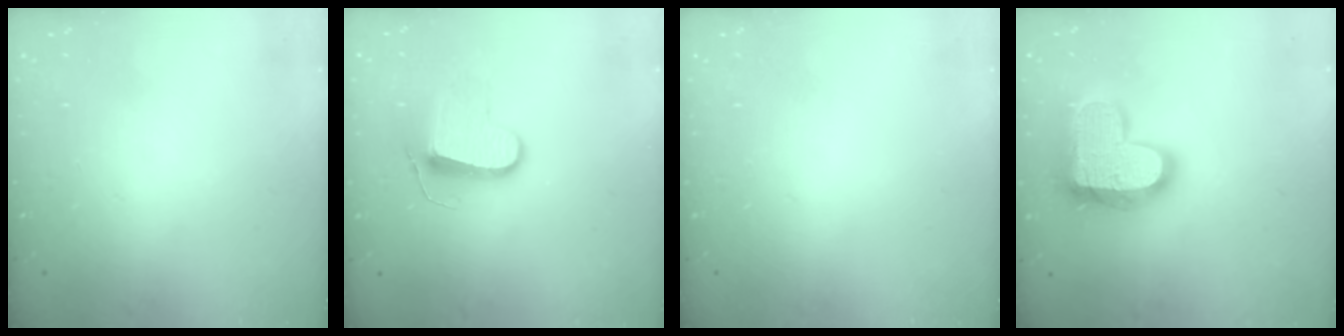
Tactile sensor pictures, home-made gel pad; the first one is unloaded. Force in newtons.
{"total": 9.9, "press": 9.9, "slide": 0.8}
{"total": 0.0}
{"total": 19.9, "press": 19.9, "slide": 1.3}